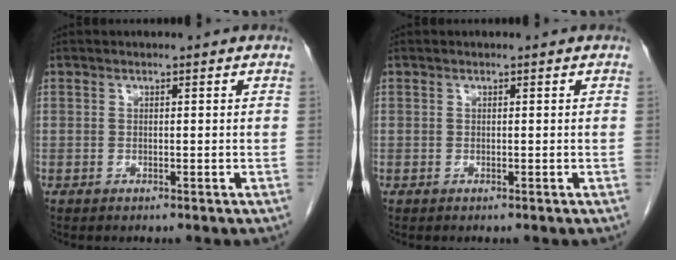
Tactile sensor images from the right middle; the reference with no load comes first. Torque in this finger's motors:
{"motor_torque": [0.00, 0.00, 0.00, -0.01]}